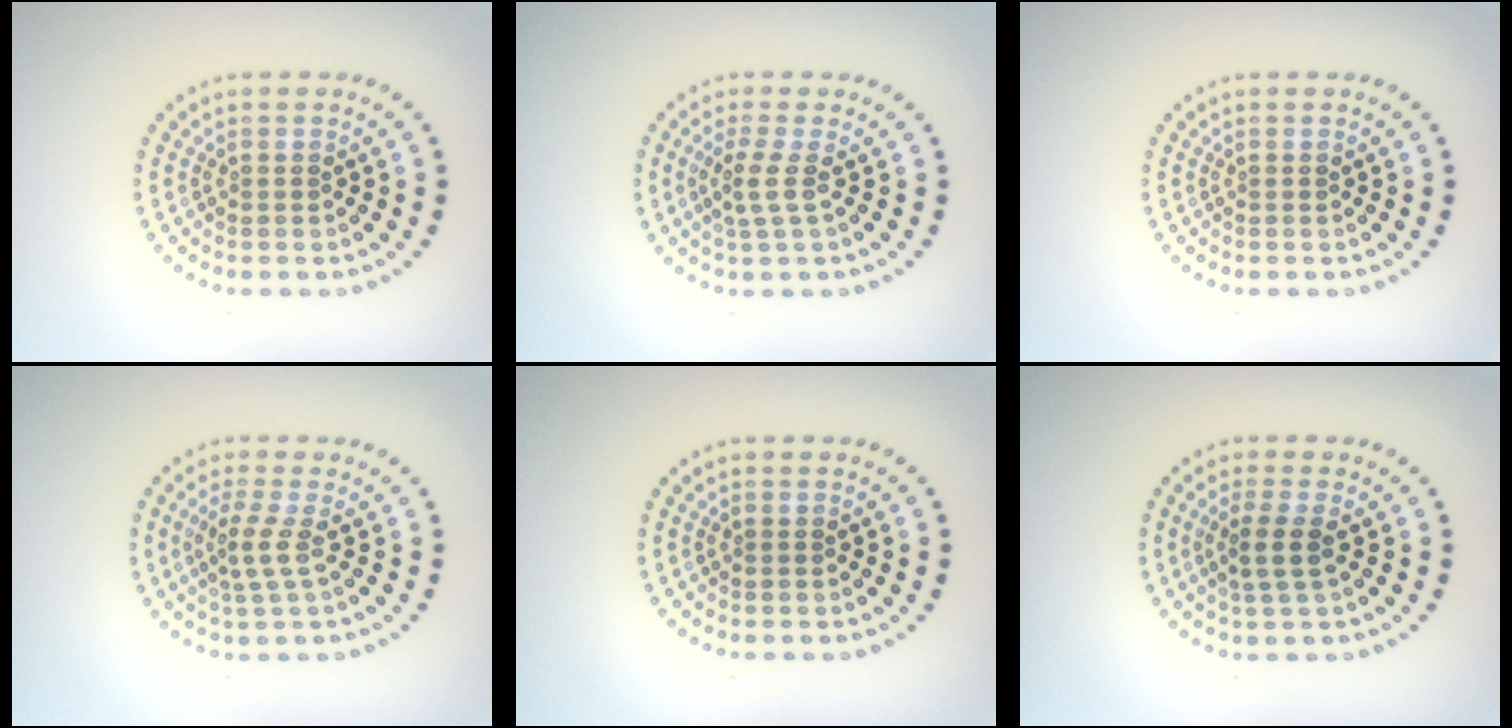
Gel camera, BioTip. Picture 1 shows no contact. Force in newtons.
{"total": 2.0, "press": 1.5, "slide": 1.4}
{"total": 0.0}
{"total": 2.3, "press": 1.6, "slide": 1.6}
{"total": 0.0}
{"total": 2.2, "press": 1.7, "slide": 1.4}